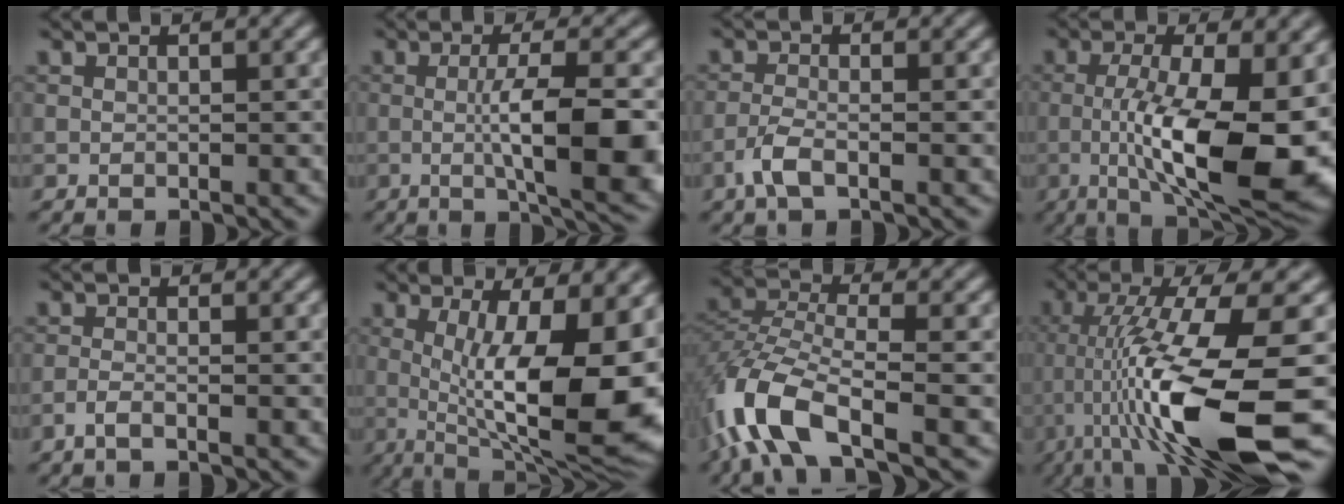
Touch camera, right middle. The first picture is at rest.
{"total": 8.8, "force": [-1.1, 1.9, 8.5], "torque": [-0.127, -0.007, -0.014]}
{"total": 2.2, "force": [-1.2, 0.7, 1.8], "torque": [-0.042, 0.001, -0.031]}
{"total": 12.5, "force": [-2.2, 3.8, 11.8], "torque": [-0.194, -0.019, -0.034]}
{"total": 1.4, "force": [-0.8, 0.3, 1.1], "torque": [-0.018, 0.003, -0.023]}
{"total": 13.2, "force": [-0.6, 4.0, 12.6], "torque": [-0.164, -0.005, -0.014]}
{"total": 8.1, "force": [-4.6, 3.2, 5.8], "torque": [-0.131, -0.002, -0.102]}
{"total": 14.2, "force": [-3.6, 2.8, 13.4], "torque": [-0.232, -0.006, -0.055]}